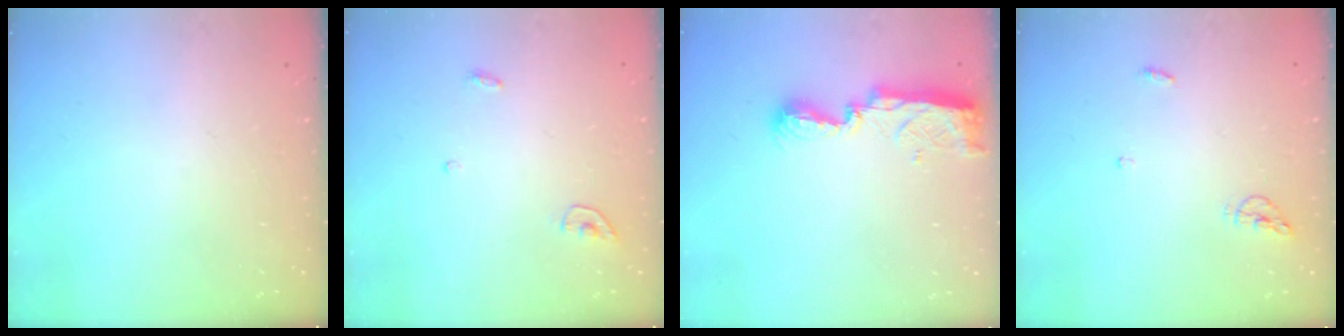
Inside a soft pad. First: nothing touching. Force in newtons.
{"total": 3.4, "press": 3.4, "slide": 0.3}
{"total": 7.7, "press": 7.6, "slide": 0.6}
{"total": 5.2, "press": 5.2, "slide": 0.7}